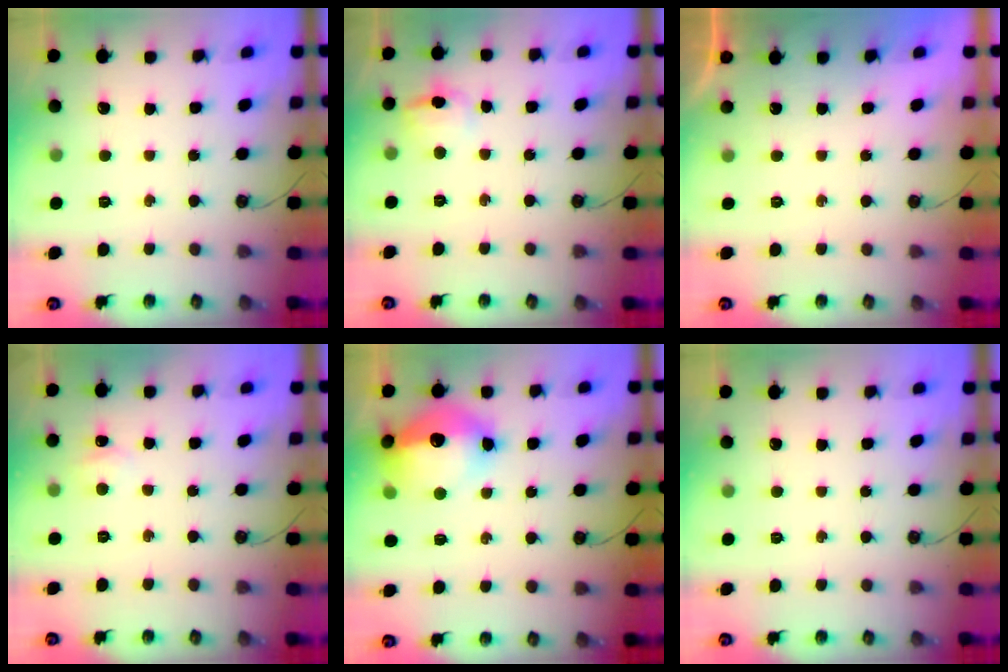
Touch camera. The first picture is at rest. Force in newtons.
{"total": 7.7, "press": 7.6, "slide": 1.2}
{"total": 0.0}
{"total": 4.6, "press": 4.5, "slide": 0.7}
{"total": 17.8, "press": 17.7, "slide": 1.7}
{"total": 0.0}